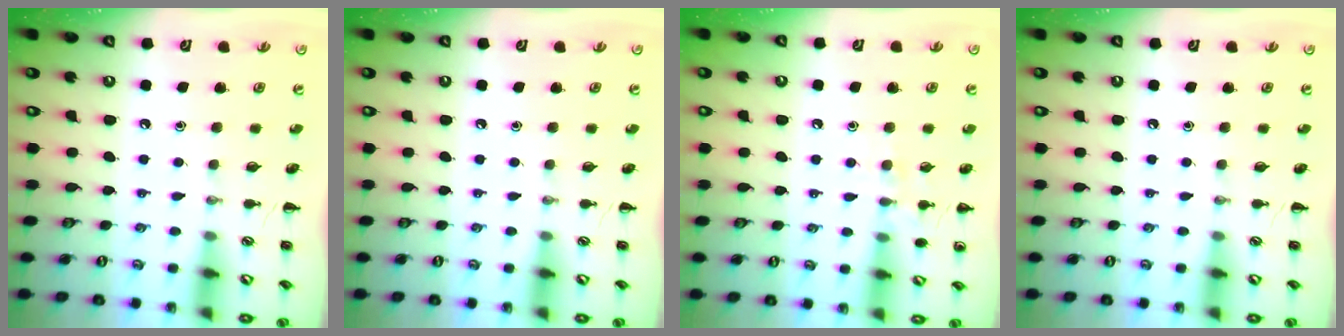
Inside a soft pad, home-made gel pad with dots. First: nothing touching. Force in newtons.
{"total": 0.0}
{"total": 6.5, "press": 6.4, "slide": 1.3}
{"total": 0.0}